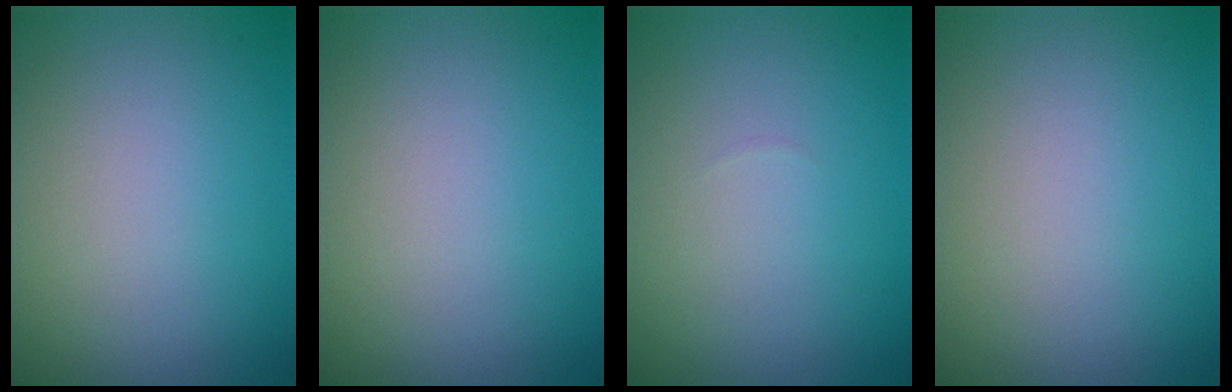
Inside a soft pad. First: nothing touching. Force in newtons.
{"total": 0.0}
{"total": 0.0}
{"total": 0.0}